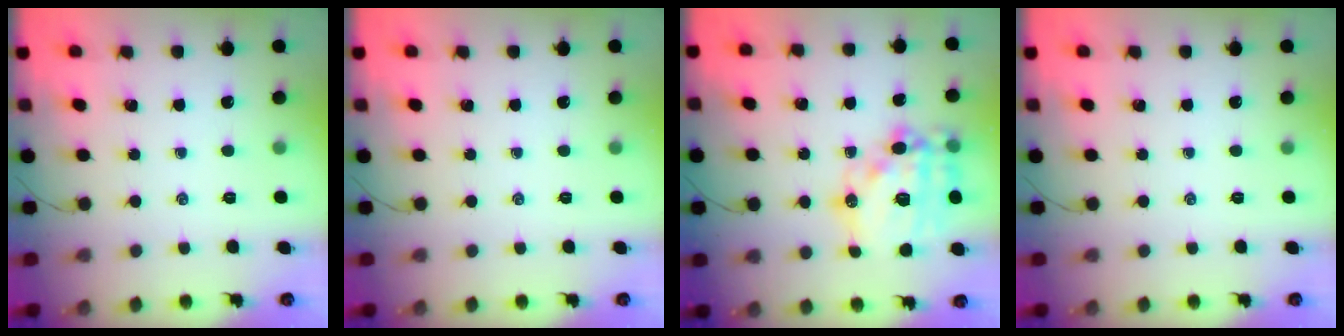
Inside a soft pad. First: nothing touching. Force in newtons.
{"total": 0.0}
{"total": 20.1, "press": 19.7, "slide": 3.7}
{"total": 0.0}